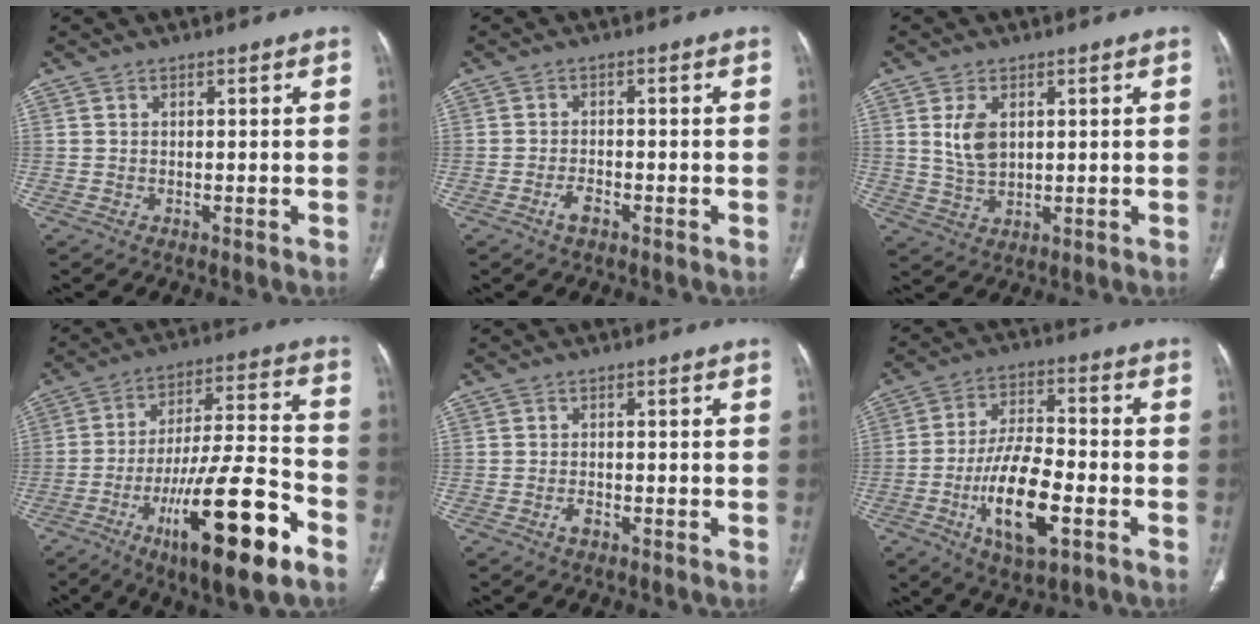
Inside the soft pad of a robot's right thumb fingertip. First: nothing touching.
{"total": 2.5, "force": [-1.5, 1.0, 1.7], "torque": [-0.032, 0.010, -0.028]}
{"total": 5.7, "force": [1.6, 3.4, 4.3], "torque": [-0.076, -0.009, 0.039]}
{"total": 22.3, "force": [-10.9, 4.7, 18.8], "torque": [-0.322, 0.045, -0.173]}
{"total": 1.5, "force": [-1.0, 0.7, 1.0], "torque": [-0.019, 0.006, -0.017]}
{"total": 14.8, "force": [-5.2, 6.0, 12.4], "torque": [-0.217, 0.021, -0.089]}